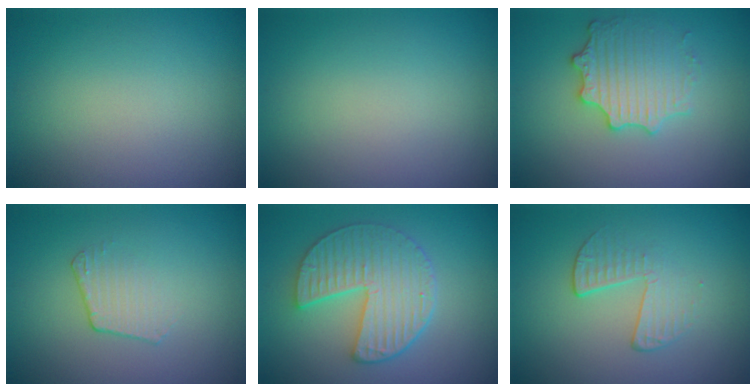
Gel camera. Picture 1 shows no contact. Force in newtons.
{"total": 0.0}
{"total": 3.5, "press": 3.3, "slide": 1.0}
{"total": 1.5, "press": 0.7, "slide": 1.4}
{"total": 4.9, "press": 4.2, "slide": 2.5}
{"total": 2.1, "press": 1.0, "slide": 1.8}